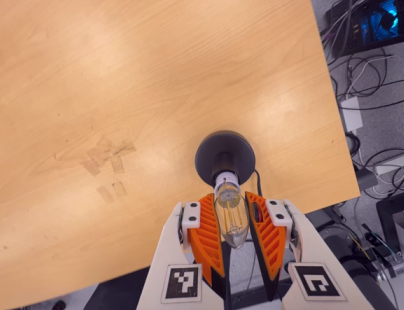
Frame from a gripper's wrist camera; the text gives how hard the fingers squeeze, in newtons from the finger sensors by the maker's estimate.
{"total": 11.9, "left": 12.6, "right": 11.1}